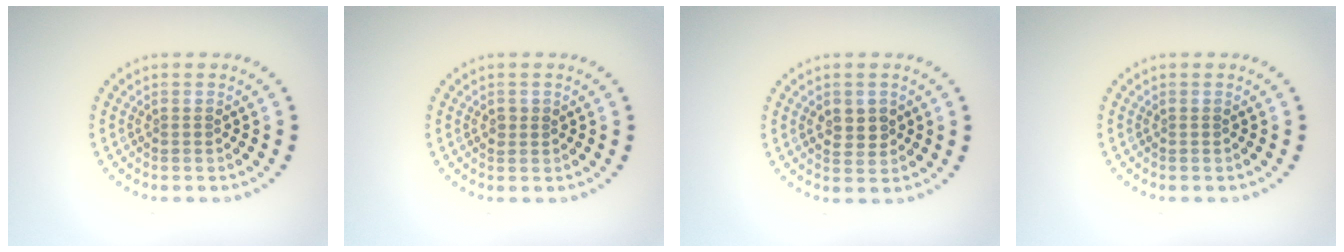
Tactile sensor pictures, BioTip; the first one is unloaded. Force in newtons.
{"total": 0.9, "press": 0.9, "slide": 0.2}
{"total": 2.1, "press": 2.0, "slide": 0.5}
{"total": 0.0}